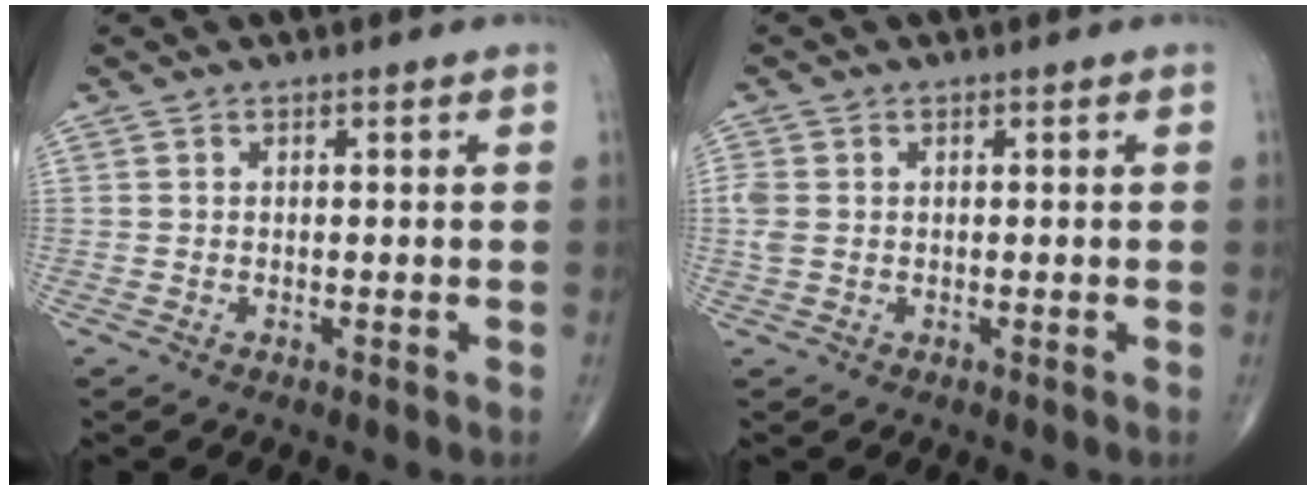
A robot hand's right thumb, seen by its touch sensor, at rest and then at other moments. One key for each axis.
{"total": 2.5, "fx": 0.0, "fy": 1.8, "fz": 1.7, "tx": -0.058, "ty": 0.002, "tz": 0.000}